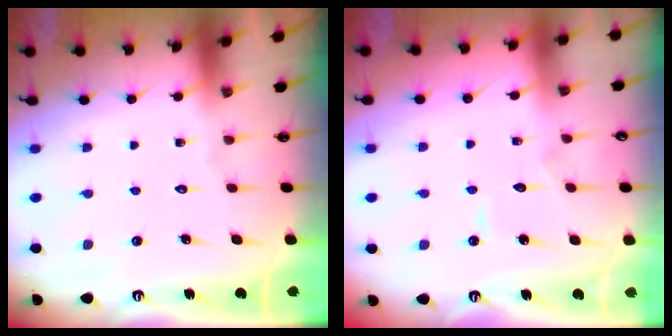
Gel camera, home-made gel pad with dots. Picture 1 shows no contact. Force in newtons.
{"total": 3.7, "press": 3.7, "slide": 0.1}